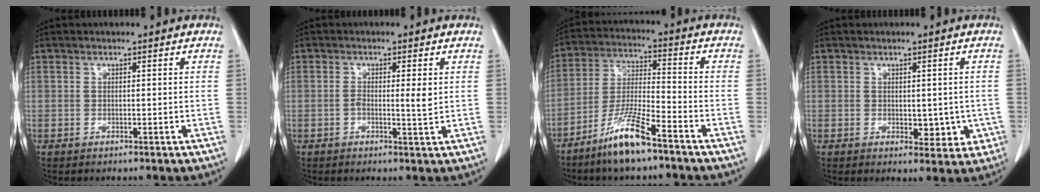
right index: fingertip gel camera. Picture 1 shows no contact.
{"total": 2.9, "force": [0.1, 0.4, 2.9], "torque": [-0.048, -0.002, 0.001]}
{"total": 10.2, "force": [-7.2, 0.8, 7.2], "torque": [-0.149, -0.023, -0.142]}
{"total": 4.6, "force": [-0.5, 2.7, 3.7], "torque": [-0.031, -0.006, 0.002]}